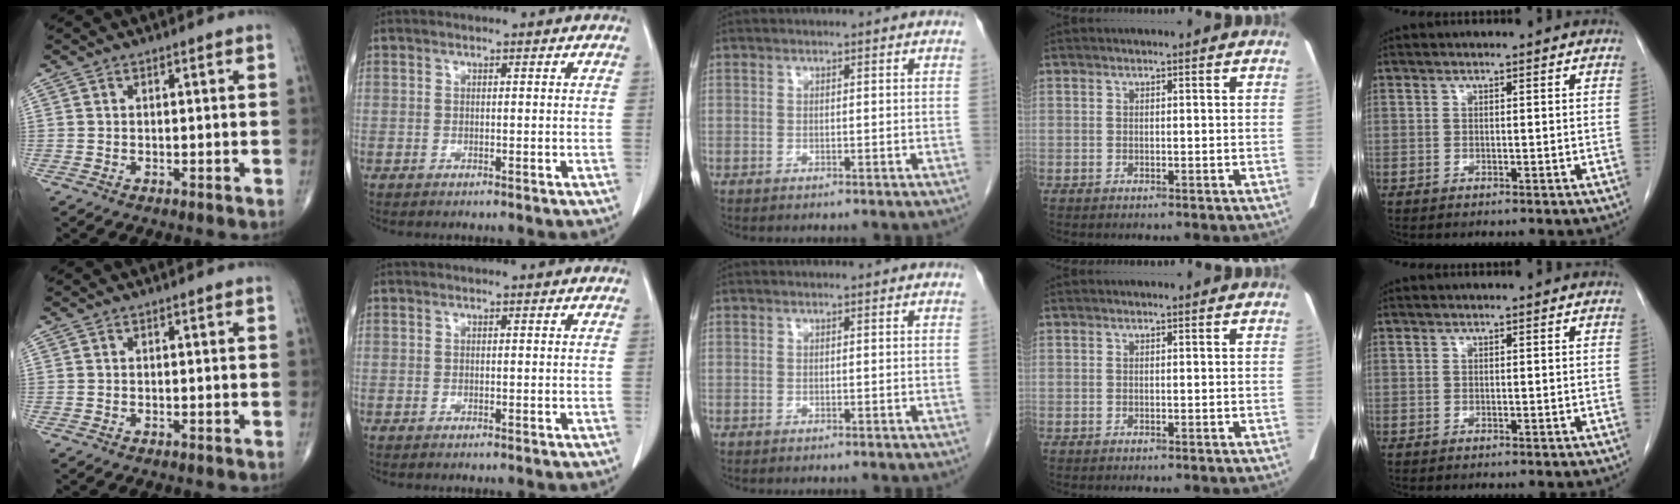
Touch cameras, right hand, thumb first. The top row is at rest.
{}